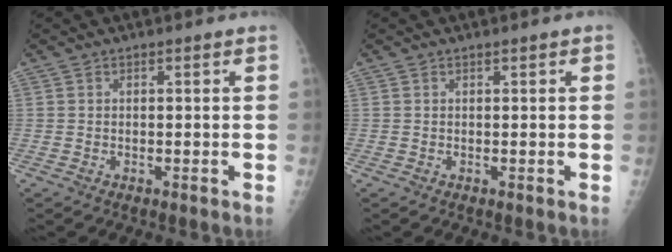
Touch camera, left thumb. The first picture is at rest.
{"total": 0.6, "force": [0.3, 0.2, 0.4], "torque": [-0.004, 0.001, 0.003]}